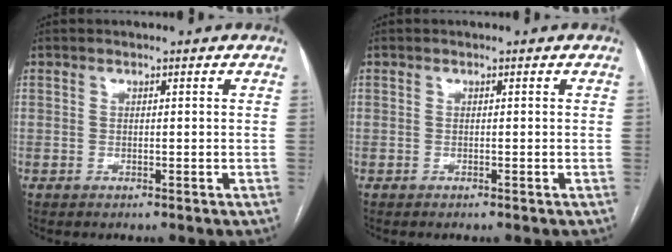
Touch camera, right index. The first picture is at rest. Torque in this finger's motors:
{"motor_torque": [0.02, 0.04, -0.17, -0.02]}